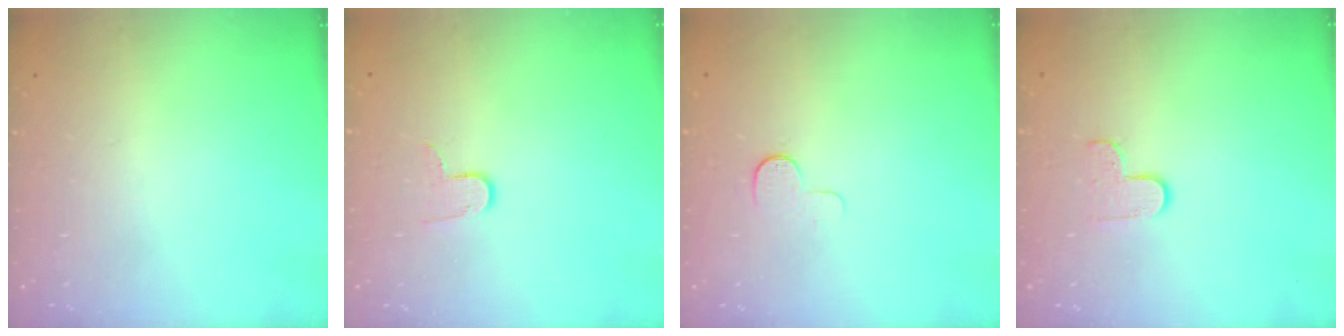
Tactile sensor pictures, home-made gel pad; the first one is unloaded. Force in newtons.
{"total": 6.4, "press": 6.4, "slide": 0.4}
{"total": 5.4, "press": 5.4, "slide": 0.5}
{"total": 3.6, "press": 3.6, "slide": 0.4}